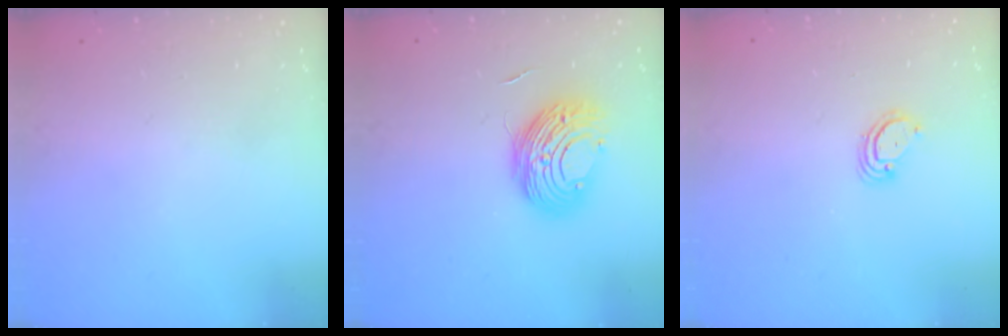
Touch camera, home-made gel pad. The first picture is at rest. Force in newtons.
{"total": 11.4, "press": 11.3, "slide": 0.5}
{"total": 3.6, "press": 3.6, "slide": 0.2}